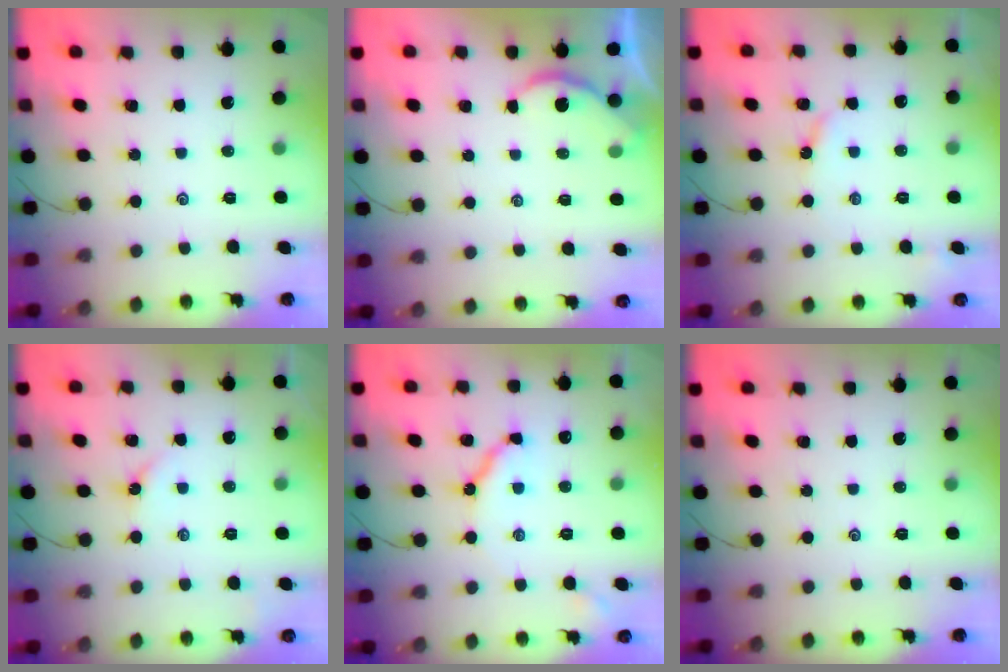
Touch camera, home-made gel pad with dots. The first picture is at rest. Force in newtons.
{"total": 1.3, "press": 1.3, "slide": 0.2}
{"total": 3.2, "press": 3.2, "slide": 0.2}
{"total": 2.7, "press": 2.6, "slide": 0.5}
{"total": 9.0, "press": 8.9, "slide": 1.0}
{"total": 0.0}